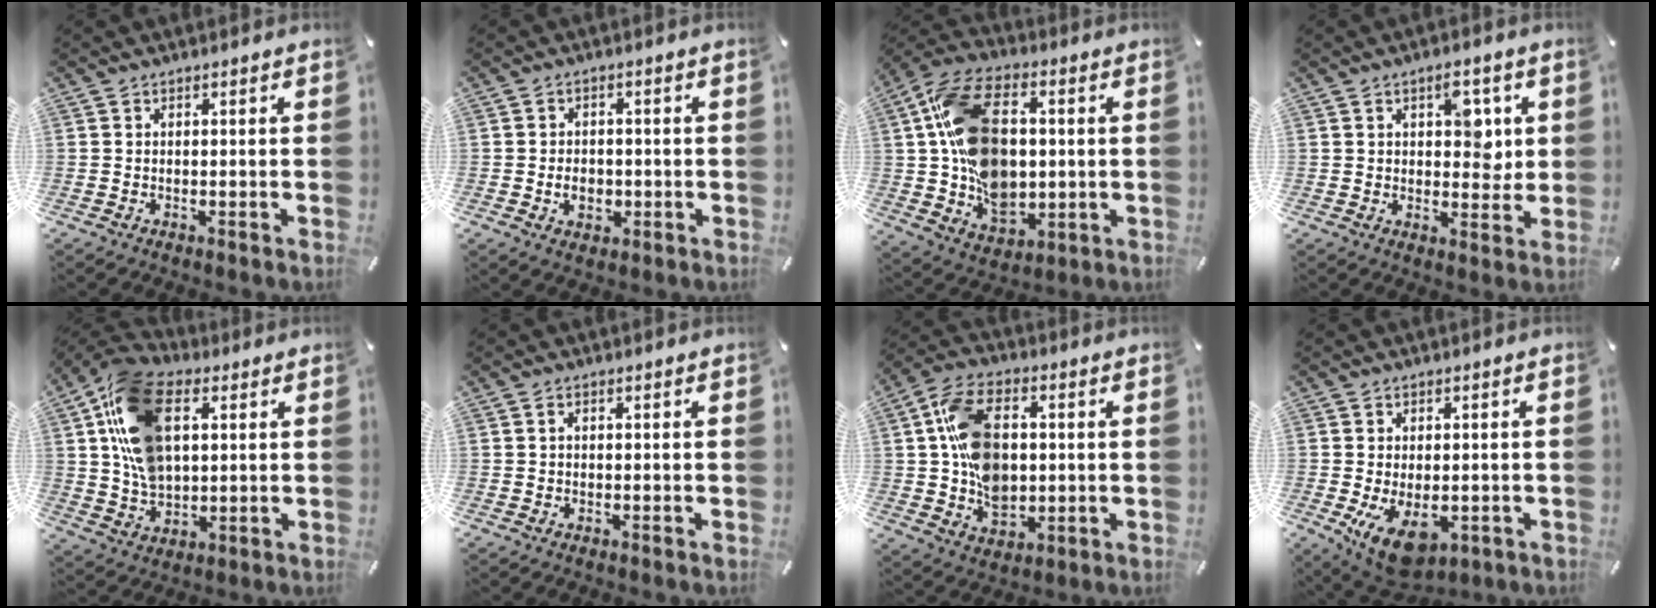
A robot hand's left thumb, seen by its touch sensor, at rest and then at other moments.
{"total": 4.8, "force": [-1.1, 3.7, 2.9], "torque": [-0.050, 0.000, -0.021]}
{"total": 20.1, "force": [1.6, 14.2, 14.1], "torque": [-0.276, 0.007, 0.035]}
{"total": 7.4, "force": [2.4, 4.6, 5.3], "torque": [-0.056, -0.009, 0.033]}
{"total": 17.8, "force": [4.8, 11.8, 12.4], "torque": [-0.261, 0.005, 0.089]}
{"total": 0.8, "force": [0.1, 0.5, 0.7], "torque": [-0.013, 0.004, -0.001]}
{"total": 15.1, "force": [1.2, 10.7, 10.5], "torque": [-0.211, 0.015, 0.027]}
{"total": 9.7, "force": [-2.9, 5.5, 7.3], "torque": [-0.137, -0.004, -0.047]}